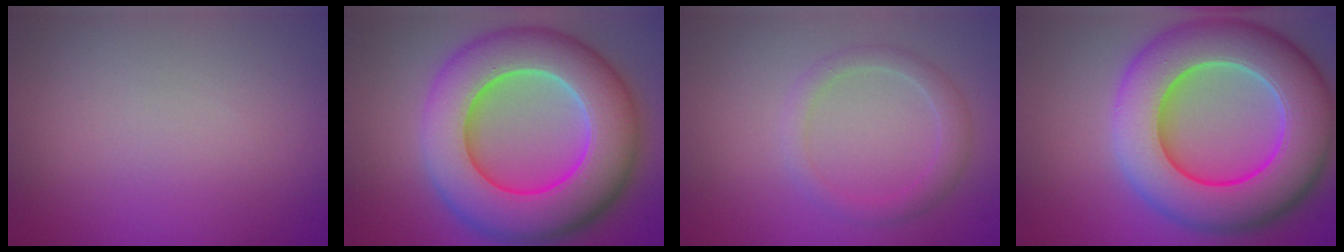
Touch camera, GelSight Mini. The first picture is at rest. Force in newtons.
{"total": 13.2, "press": 13.1, "slide": 0.3}
{"total": 2.2, "press": 2.2, "slide": 0.0}
{"total": 13.2, "press": 13.1, "slide": 2.1}